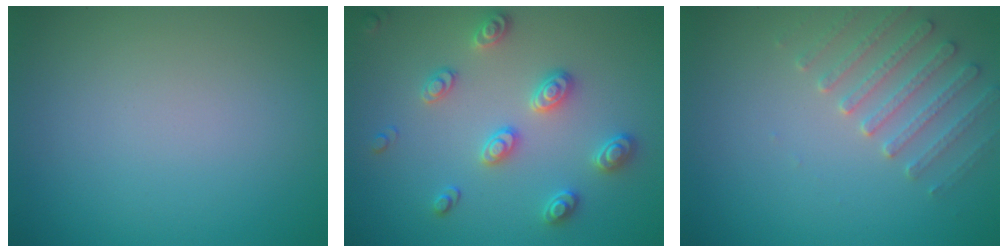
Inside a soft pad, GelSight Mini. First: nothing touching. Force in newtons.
{"total": 3.0, "press": 2.9, "slide": 0.6}
{"total": 3.0, "press": 2.9, "slide": 0.8}